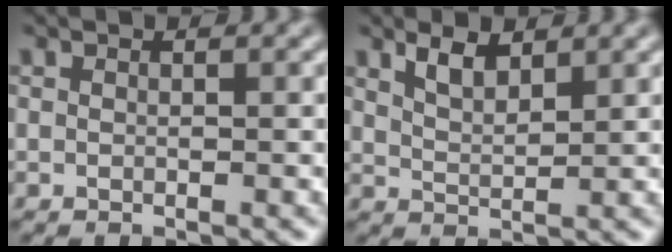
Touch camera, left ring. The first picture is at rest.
{"total": 2.4, "force": [1.8, 0.8, 1.4], "torque": [-0.028, -0.001, 0.036]}